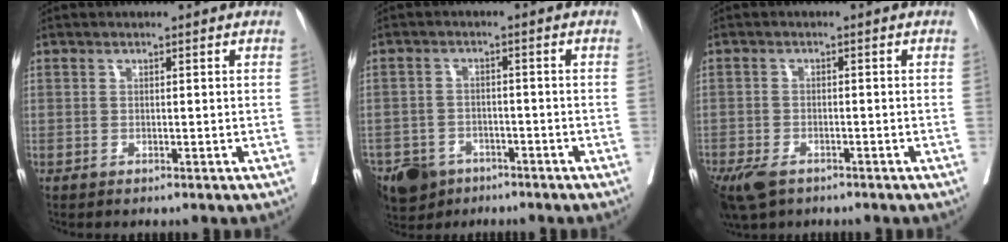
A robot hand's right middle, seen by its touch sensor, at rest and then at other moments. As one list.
[{"total": 9.4, "force": [-6.7, 5.8, 3.1], "torque": [-0.068, -0.005, -0.109]}, {"total": 9.8, "force": [-6.3, 5.3, 5.4], "torque": [-0.130, -0.015, -0.100]}]